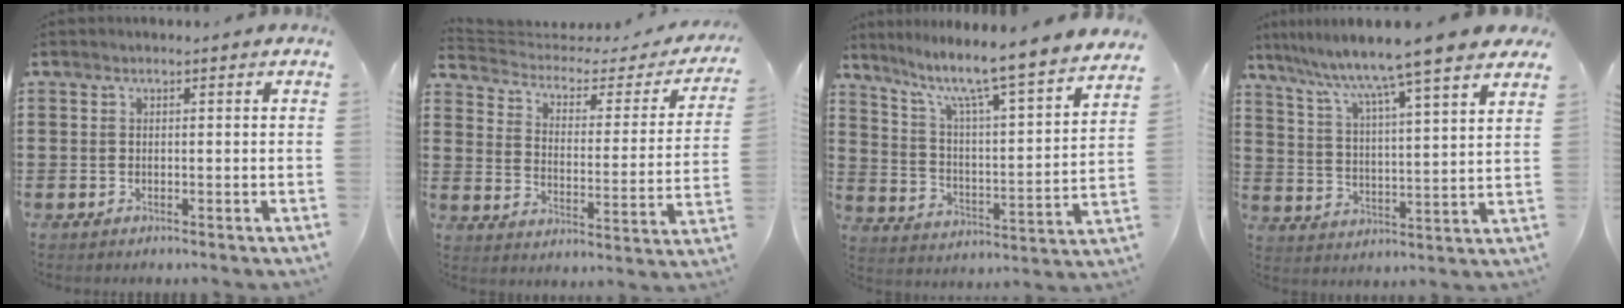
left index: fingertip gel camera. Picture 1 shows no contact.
{"total": 2.7, "force": [2.0, 1.3, 1.3], "torque": [-0.045, -0.019, 0.024]}
{"total": 7.3, "force": [6.0, -0.4, 4.1], "torque": [-0.106, -0.059, 0.090]}
{"total": 7.2, "force": [6.1, -1.4, 3.5], "torque": [-0.094, -0.053, 0.091]}